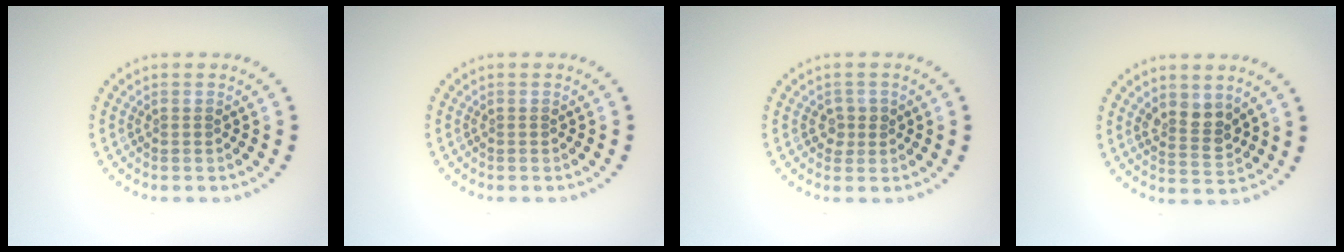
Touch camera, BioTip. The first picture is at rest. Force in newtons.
{"total": 0.0}
{"total": 1.2, "press": 1.1, "slide": 0.4}
{"total": 2.6, "press": 2.4, "slide": 1.1}